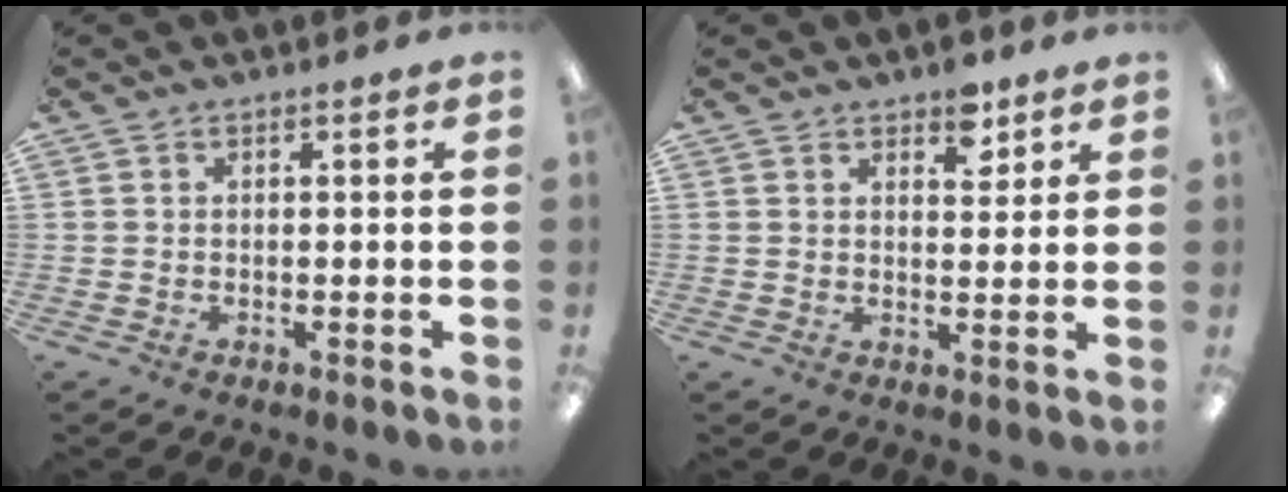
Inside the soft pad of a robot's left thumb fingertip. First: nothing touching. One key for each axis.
{"total": 5.4, "fx": 3.9, "fy": 2.7, "fz": 2.6, "tx": -0.012, "ty": -0.026, "tz": 0.062}